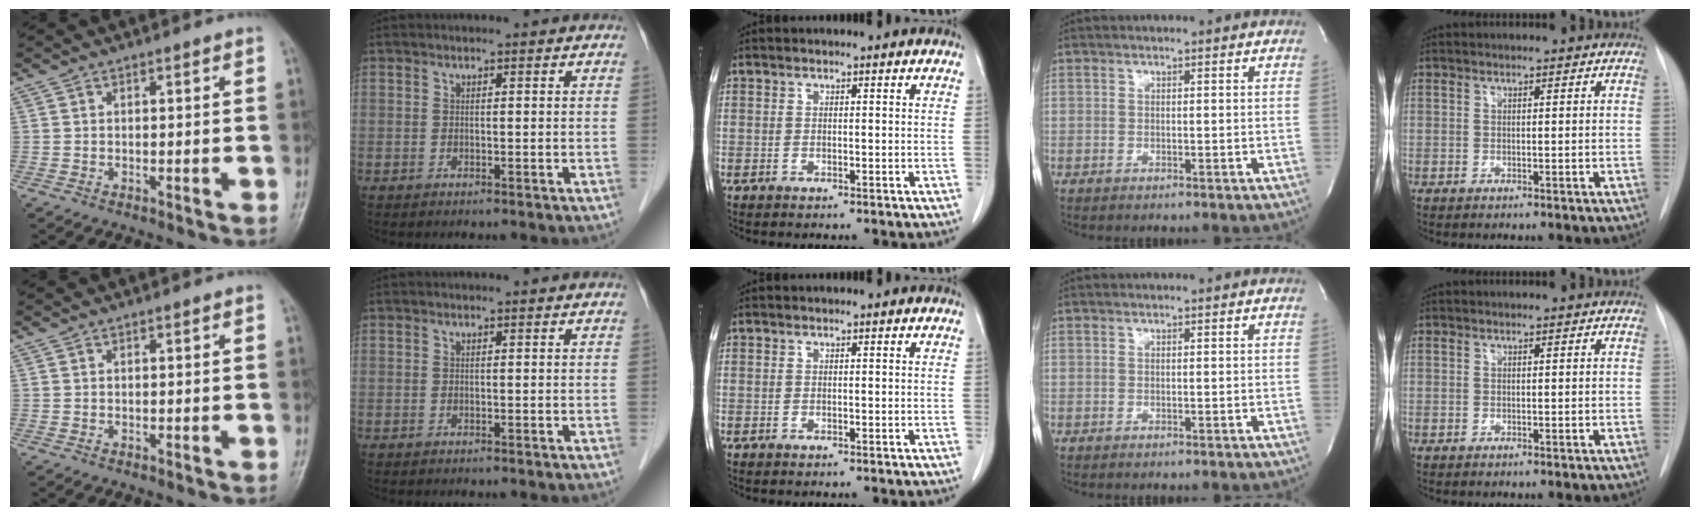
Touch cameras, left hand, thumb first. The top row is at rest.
{}